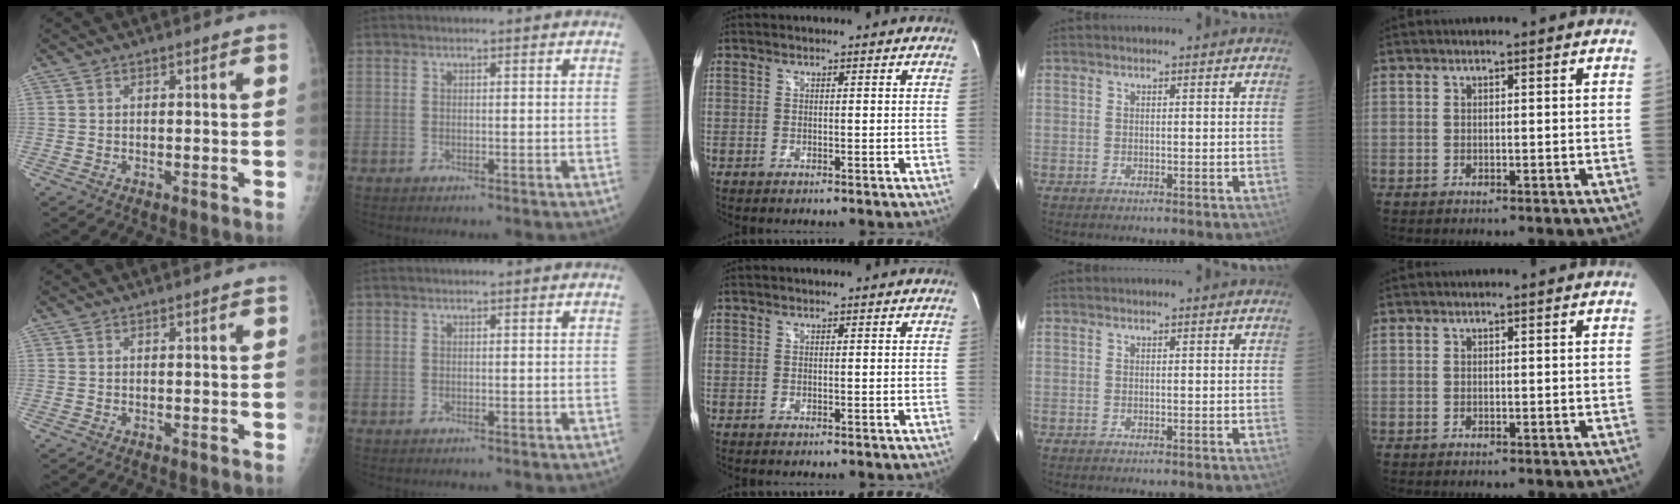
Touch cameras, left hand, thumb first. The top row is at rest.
{}